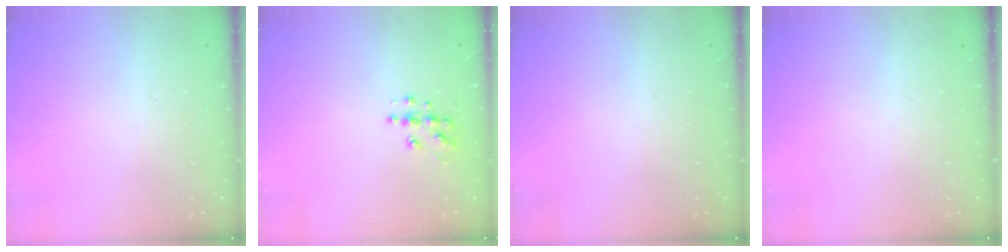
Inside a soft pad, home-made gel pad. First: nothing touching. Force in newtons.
{"total": 7.0, "press": 6.9, "slide": 0.3}
{"total": 0.0}
{"total": 0.0}